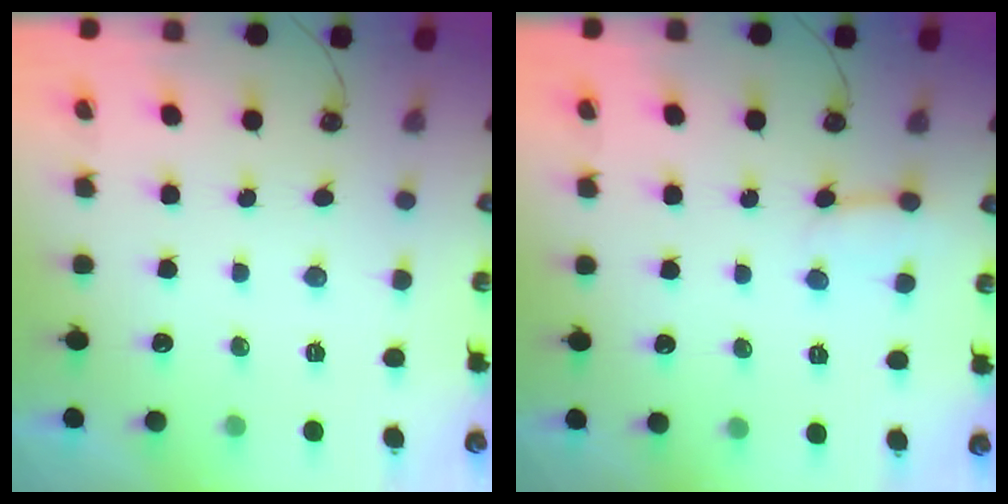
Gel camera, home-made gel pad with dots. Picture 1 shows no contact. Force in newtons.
{"total": 3.8, "press": 3.8, "slide": 0.3}